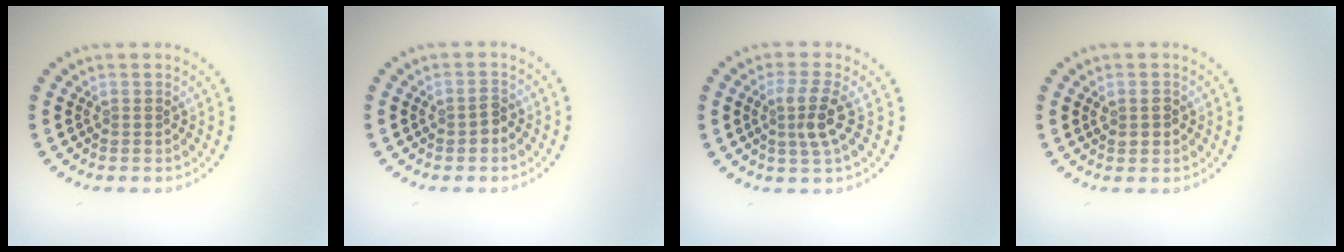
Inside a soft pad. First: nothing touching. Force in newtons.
{"total": 1.3, "press": 1.3, "slide": 0.4}
{"total": 2.8, "press": 2.4, "slide": 1.4}
{"total": 1.5, "press": 1.5, "slide": 0.3}